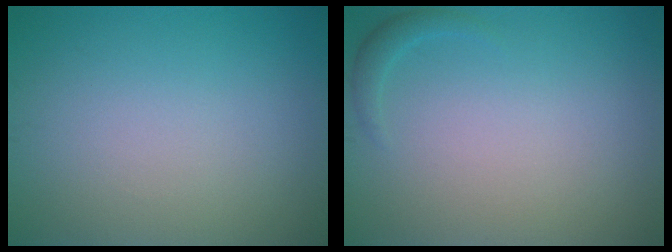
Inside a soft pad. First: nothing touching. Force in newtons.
{"total": 1.0, "press": 1.0, "slide": 0.1}